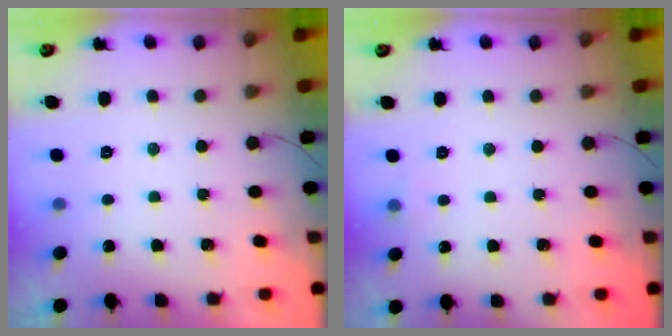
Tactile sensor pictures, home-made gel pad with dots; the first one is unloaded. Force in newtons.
{"total": 3.1, "press": 2.8, "slide": 1.4}